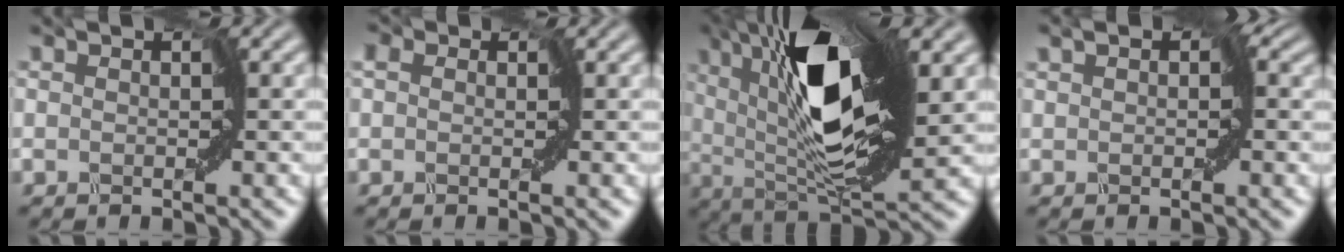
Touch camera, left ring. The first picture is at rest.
{"total": 1.2, "force": [0.5, 0.9, 0.7], "torque": [-0.008, 0.007, 0.000]}
{"total": 10.7, "force": [4.0, 2.6, 9.6], "torque": [-0.162, 0.007, 0.073]}
{"total": 1.7, "force": [0.2, 1.1, 1.3], "torque": [-0.007, 0.002, -0.001]}